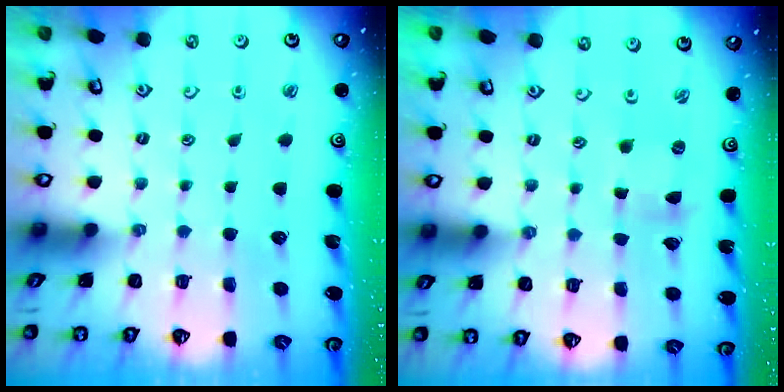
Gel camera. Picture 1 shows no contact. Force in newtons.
{"total": 0.0}